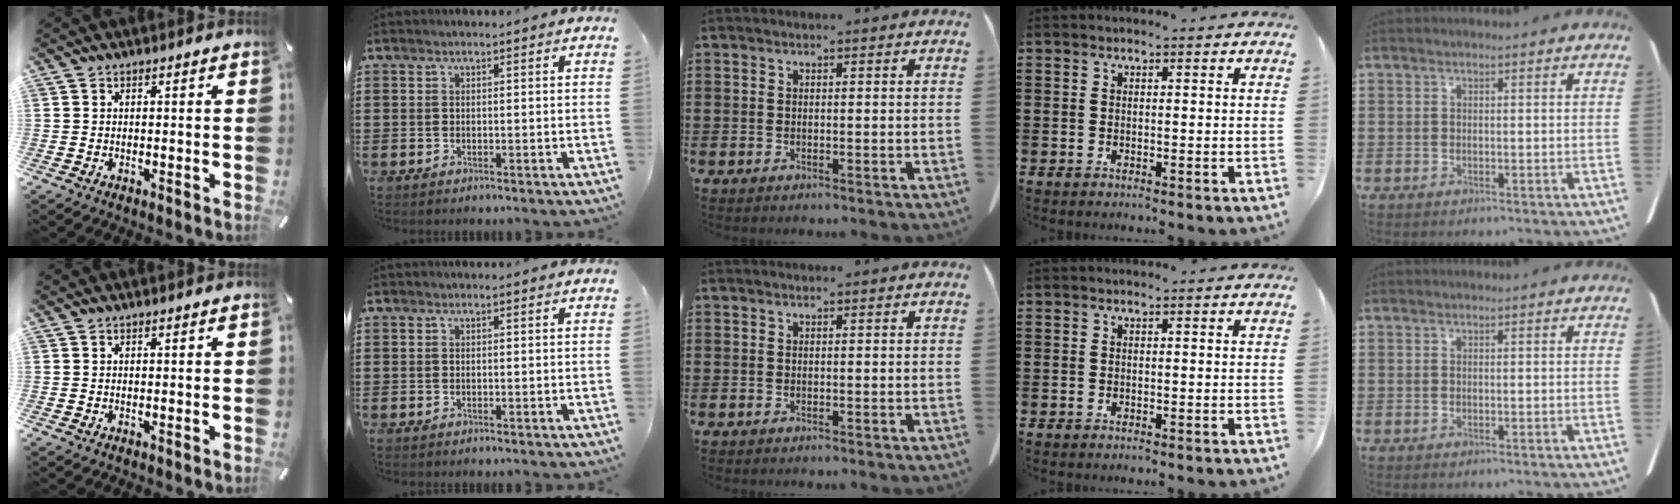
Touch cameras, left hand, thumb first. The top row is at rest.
{}